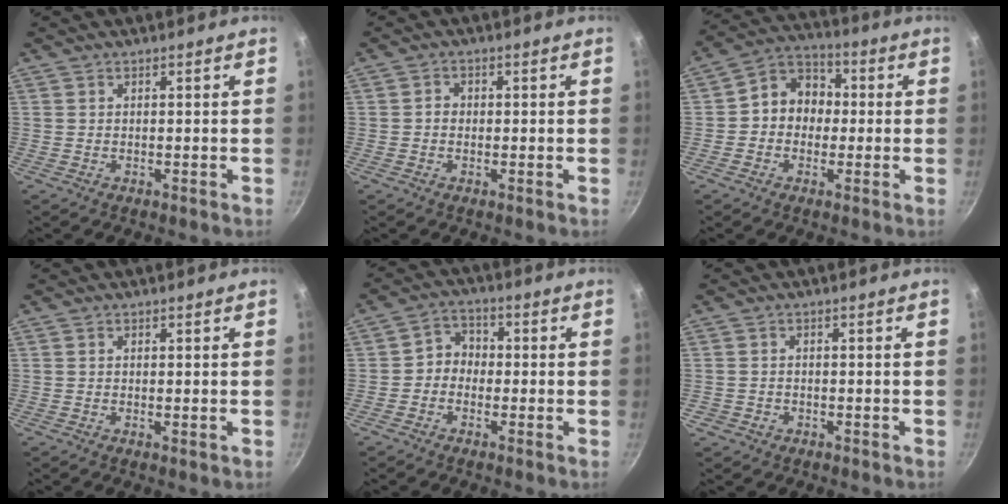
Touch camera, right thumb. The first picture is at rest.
{"total": 1.8, "force": [-0.2, 1.5, 0.8], "torque": [-0.009, 0.006, -0.006]}
{"total": 9.4, "force": [-0.2, 8.0, 4.9], "torque": [-0.033, 0.029, -0.025]}
{"total": 0.6, "force": [0.0, 0.2, 0.6], "torque": [-0.010, -0.003, -0.001]}
{"total": 4.4, "force": [-0.9, 3.8, 2.0], "torque": [-0.006, 0.018, -0.030]}
{"total": 1.7, "force": [-0.8, 1.4, 0.5], "torque": [-0.006, 0.006, -0.009]}